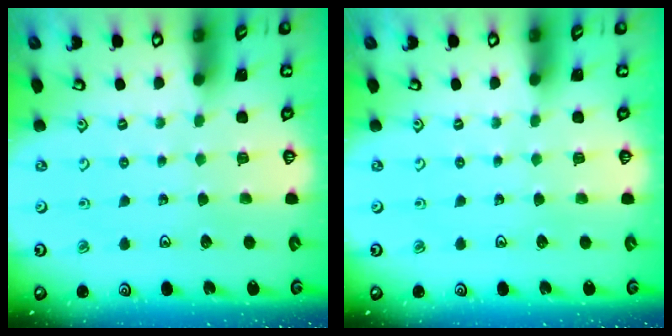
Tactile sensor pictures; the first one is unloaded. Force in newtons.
{"total": 0.0}